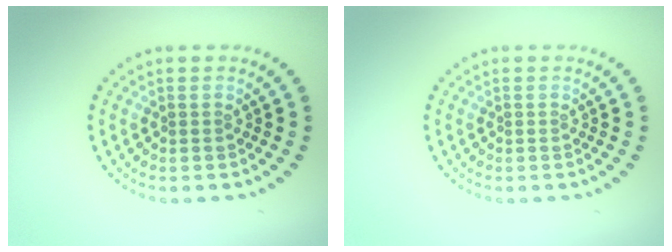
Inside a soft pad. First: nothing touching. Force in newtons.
{"total": 0.0}